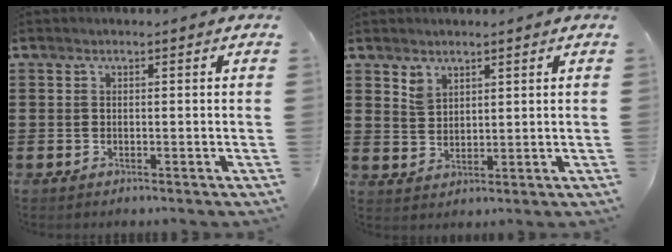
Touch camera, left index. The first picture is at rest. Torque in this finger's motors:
{"motor_torque": [0.08, -0.05, 0.00, 0.02]}